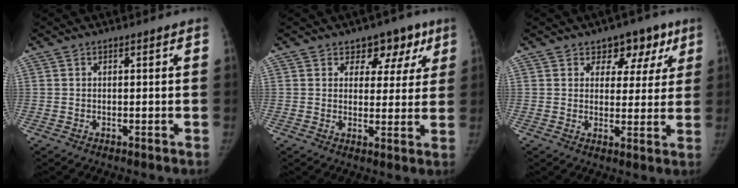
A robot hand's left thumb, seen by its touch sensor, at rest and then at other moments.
{"total": 7.5, "force": [4.4, 5.2, 3.0], "torque": [0.013, -0.013, 0.056]}
{"total": 8.1, "force": [4.6, 5.7, 3.5], "torque": [0.007, -0.013, 0.059]}